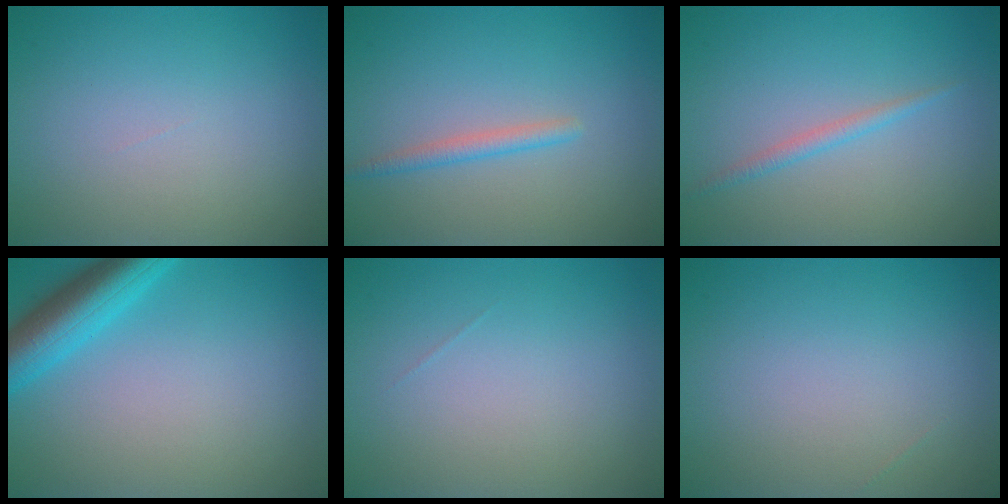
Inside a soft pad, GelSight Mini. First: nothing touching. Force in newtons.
{"total": 1.5, "press": 1.5, "slide": 0.1}
{"total": 1.2, "press": 1.2, "slide": 0.0}
{"total": 5.4, "press": 5.4, "slide": 0.4}
{"total": 0.0}
{"total": 0.0}